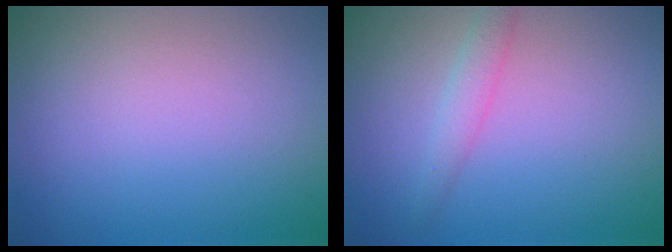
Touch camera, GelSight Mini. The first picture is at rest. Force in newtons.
{"total": 1.6, "press": 1.6, "slide": 0.0}